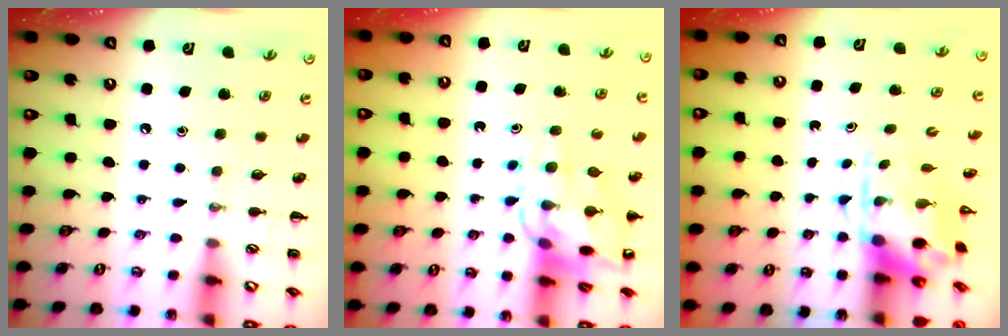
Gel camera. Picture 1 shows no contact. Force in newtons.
{"total": 11.4, "press": 11.0, "slide": 3.1}
{"total": 3.7, "press": 3.6, "slide": 0.9}